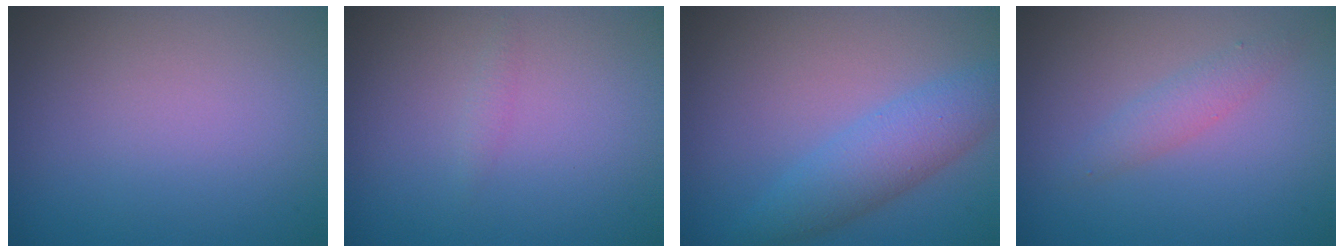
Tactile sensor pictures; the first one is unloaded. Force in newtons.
{"total": 0.6, "press": 0.6, "slide": 0.0}
{"total": 4.0, "press": 4.0, "slide": 0.1}
{"total": 1.7, "press": 1.7, "slide": 0.1}